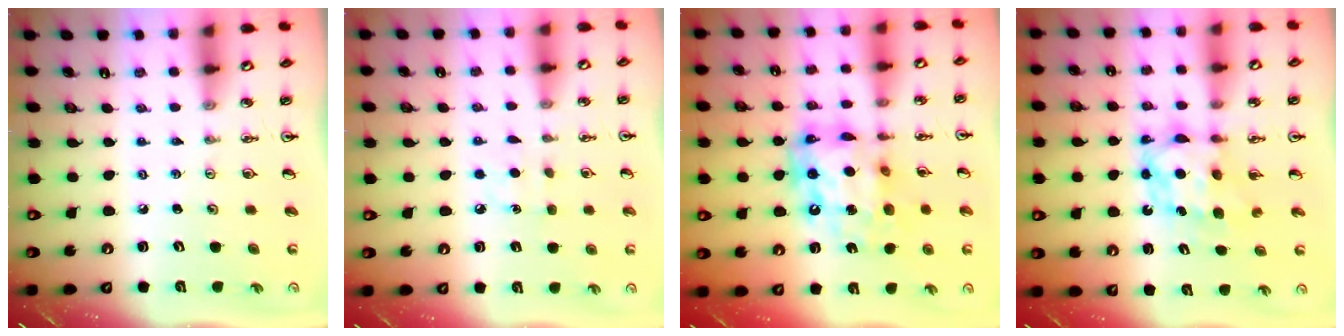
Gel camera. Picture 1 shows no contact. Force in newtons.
{"total": 5.7, "press": 5.7, "slide": 0.6}
{"total": 15.9, "press": 15.9, "slide": 1.5}
{"total": 6.8, "press": 6.8, "slide": 0.2}